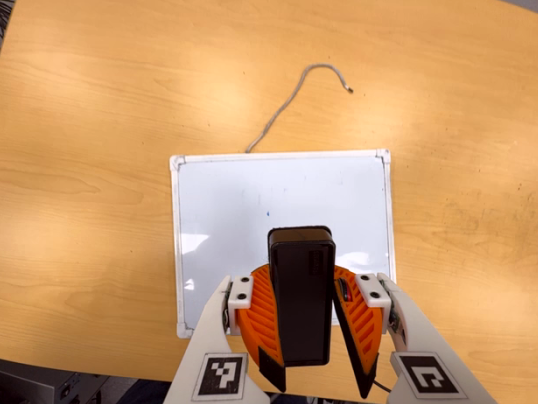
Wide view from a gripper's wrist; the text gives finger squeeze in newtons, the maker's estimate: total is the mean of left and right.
{"total": 10.2, "left": 10.3, "right": 10.2}